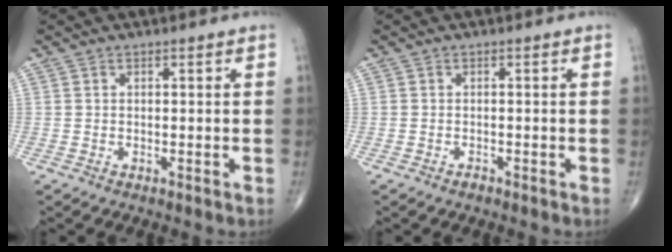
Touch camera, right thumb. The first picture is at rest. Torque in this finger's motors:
{"motor_torque": [-0.22, -0.03, -0.14, -0.04, -0.02]}